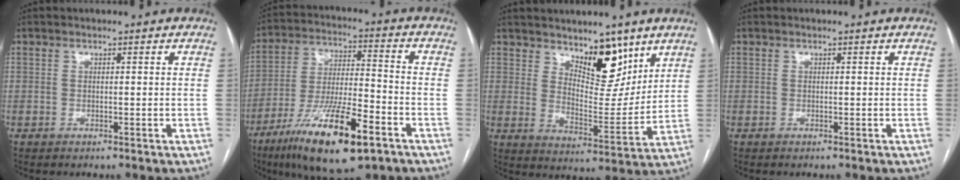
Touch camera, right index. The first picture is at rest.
{"total": 17.7, "force": [-9.9, 3.4, 14.2], "torque": [-0.265, -0.030, -0.171]}
{"total": 9.6, "force": [6.7, 4.0, 5.7], "torque": [-0.084, -0.014, 0.117]}
{"total": 0.0}